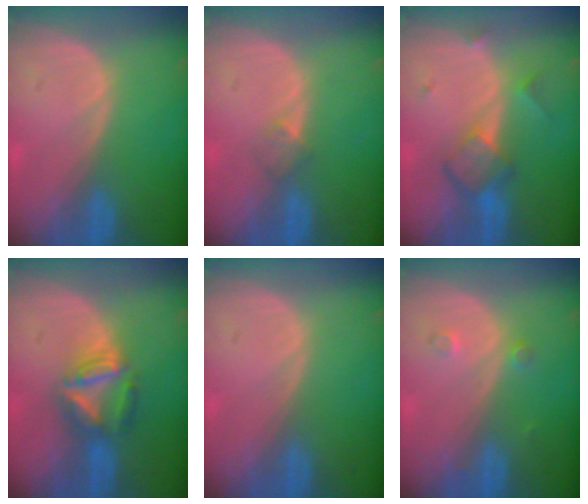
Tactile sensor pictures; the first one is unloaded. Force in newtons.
{"total": 2.0, "press": 1.6, "slide": 1.1}
{"total": 6.0, "press": 5.2, "slide": 3.0}
{"total": 6.6, "press": 6.3, "slide": 2.2}
{"total": 0.0}
{"total": 1.9, "press": 1.6, "slide": 1.0}